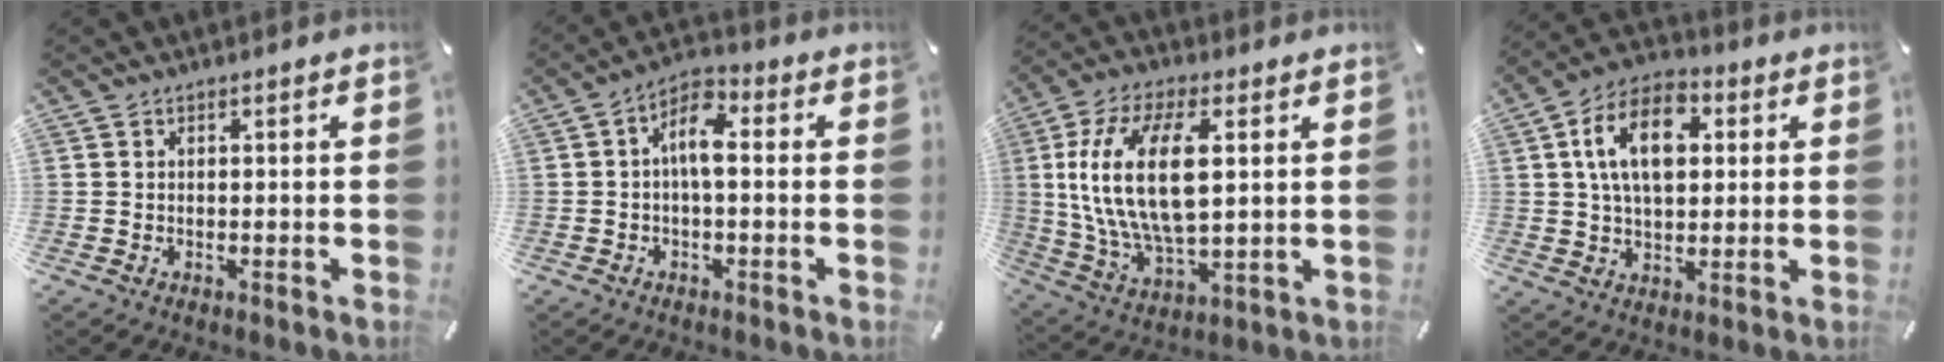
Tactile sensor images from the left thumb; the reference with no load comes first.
{"total": 7.3, "force": [0.0, 3.5, 6.4], "torque": [-0.116, 0.011, -0.002]}
{"total": 18.2, "force": [3.4, 9.0, 15.5], "torque": [-0.341, -0.004, 0.057]}
{"total": 14.1, "force": [3.2, 9.1, 10.3], "torque": [-0.189, 0.008, 0.054]}